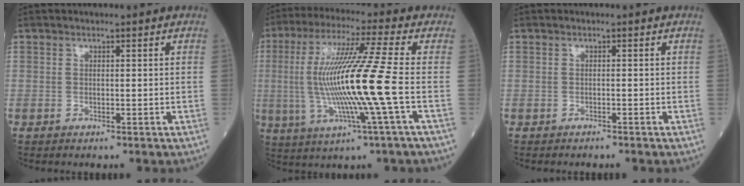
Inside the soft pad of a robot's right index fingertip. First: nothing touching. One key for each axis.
{"total": 15.1, "fx": -1.6, "fy": -1.7, "fz": 14.9, "tx": -0.302, "ty": -0.002, "tz": -0.035}
{"total": 1.7, "fx": -1.5, "fy": -0.1, "fz": 0.6, "tx": -0.009, "ty": 0.002, "tz": -0.019}